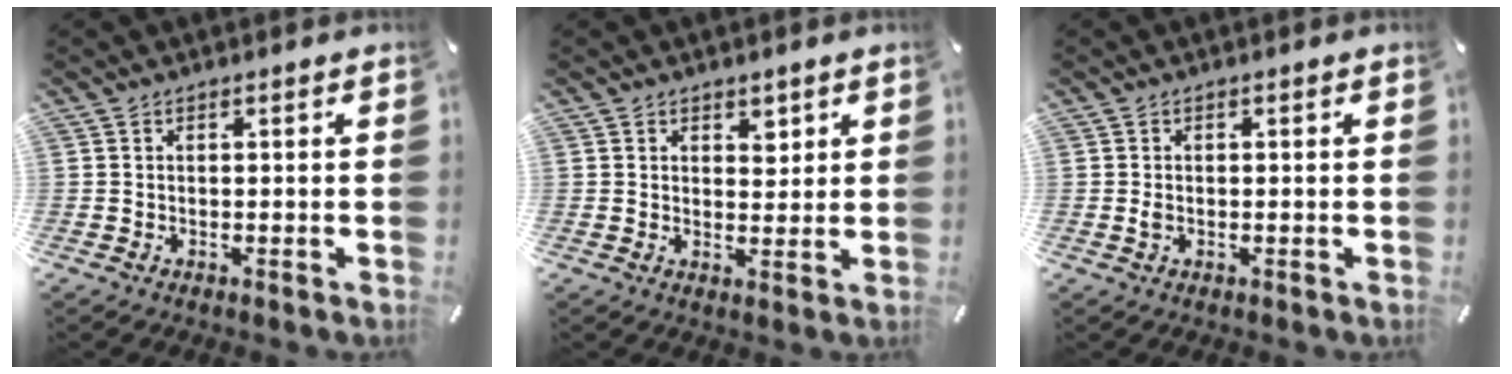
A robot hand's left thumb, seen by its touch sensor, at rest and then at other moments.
{"total": 3.2, "force": [1.7, 2.5, 1.1], "torque": [0.005, -0.008, 0.023]}
{"total": 1.4, "force": [-0.1, 1.0, 0.9], "torque": [-0.019, 0.004, -0.004]}